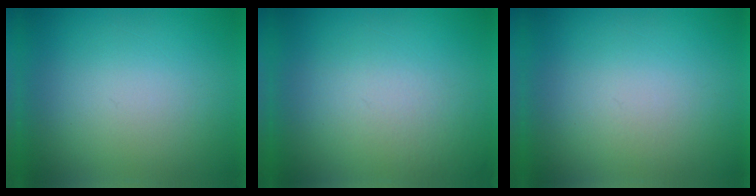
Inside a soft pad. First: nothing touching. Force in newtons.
{"total": 2.2}
{"total": 1.0}